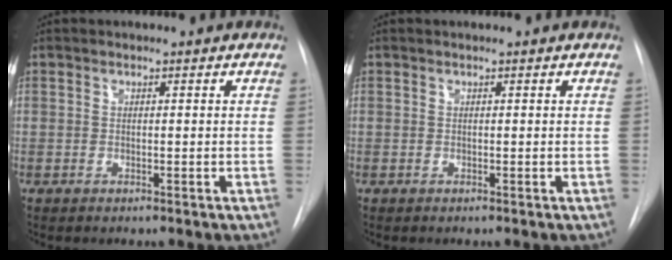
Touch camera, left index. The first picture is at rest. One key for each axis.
{"total": 1.0, "fx": 1.0, "fy": 0.0, "fz": 0.2, "tx": -0.006, "ty": 0.011, "tz": 0.014}